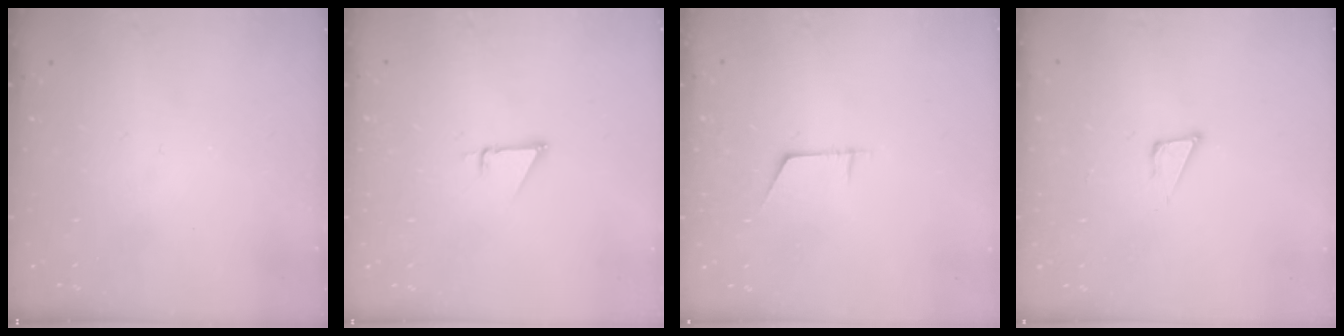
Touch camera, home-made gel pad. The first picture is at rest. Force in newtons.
{"total": 2.3, "press": 2.3, "slide": 0.1}
{"total": 4.8, "press": 4.7, "slide": 0.4}
{"total": 4.0, "press": 3.9, "slide": 0.8}